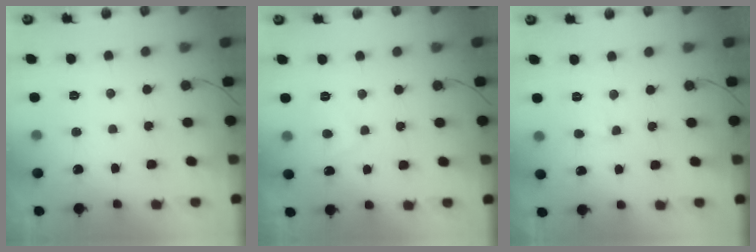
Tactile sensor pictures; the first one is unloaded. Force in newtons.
{"total": 3.9, "press": 3.9, "slide": 0.4}
{"total": 2.5, "press": 2.5, "slide": 0.2}